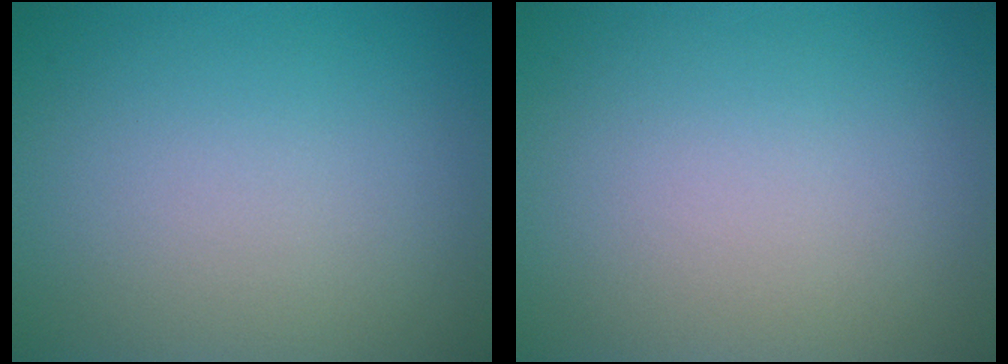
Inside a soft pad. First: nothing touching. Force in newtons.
{"total": 0.0}